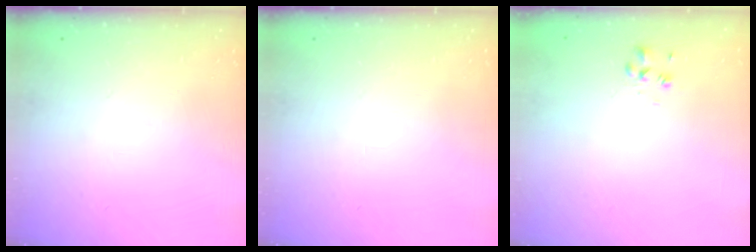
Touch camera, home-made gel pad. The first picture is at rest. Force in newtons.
{"total": 0.0}
{"total": 2.6, "press": 2.4, "slide": 1.0}